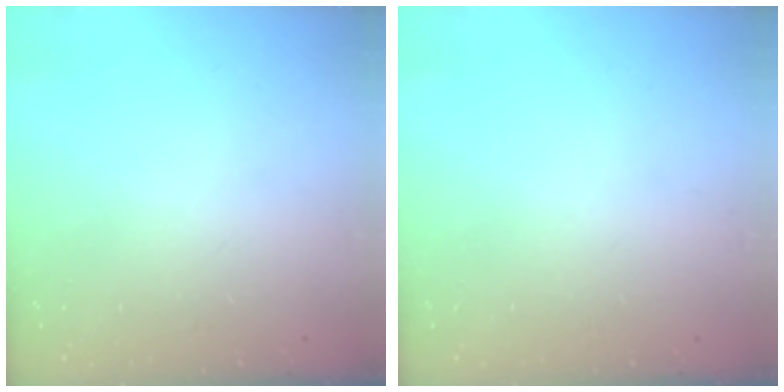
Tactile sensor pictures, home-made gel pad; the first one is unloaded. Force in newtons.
{"total": 0.0}